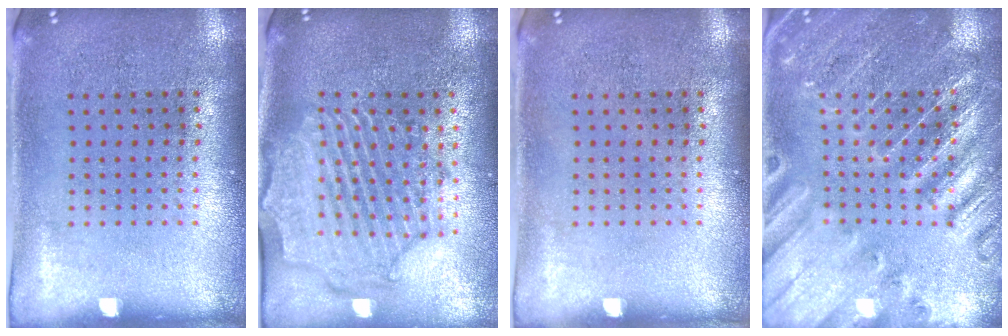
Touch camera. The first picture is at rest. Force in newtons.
{"total": 2.2, "press": 2.1, "slide": 0.8}
{"total": 0.0}
{"total": 3.0, "press": 3.0, "slide": 0.3}